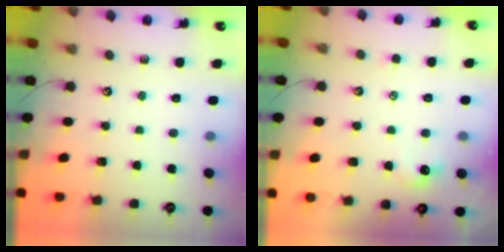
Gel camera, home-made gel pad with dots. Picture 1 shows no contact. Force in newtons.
{"total": 0.7, "press": 0.2, "slide": 0.6}